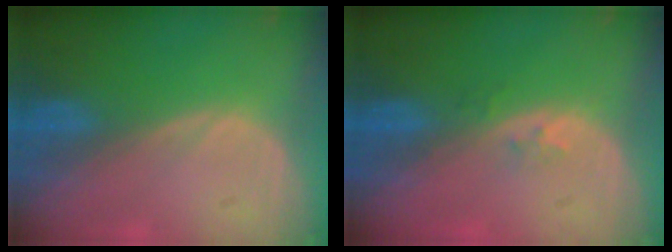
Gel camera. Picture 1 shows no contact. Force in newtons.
{"total": 1.6, "press": 1.2, "slide": 1.0}